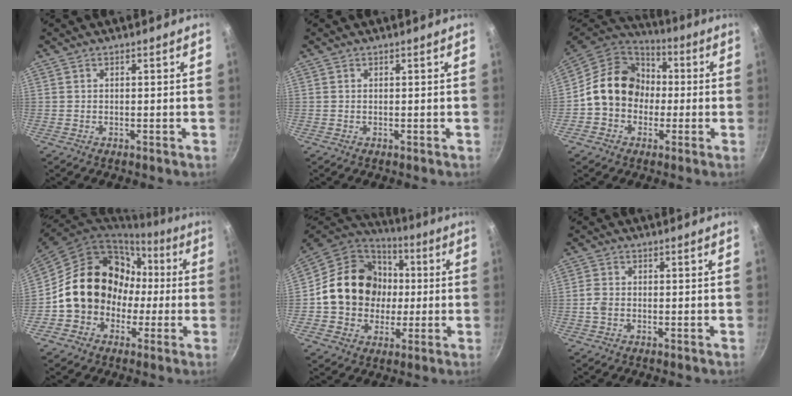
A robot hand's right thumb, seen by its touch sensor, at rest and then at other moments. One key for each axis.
{"total": 0.0}
{"total": 15.7, "fx": -0.4, "fy": 13.3, "fz": 8.4, "tx": -0.107, "ty": 0.045, "tz": -0.022}
{"total": 17.9, "fx": -1.2, "fy": 15.4, "fz": 9.0, "tx": -0.120, "ty": 0.063, "tz": -0.013}
{"total": 19.2, "fx": 0.6, "fy": 16.6, "fz": 9.7, "tx": -0.140, "ty": 0.033, "tz": 0.007}
{"total": 2.3, "fx": -0.6, "fy": 1.7, "fz": 1.5, "tx": -0.033, "ty": 0.009, "tz": -0.015}